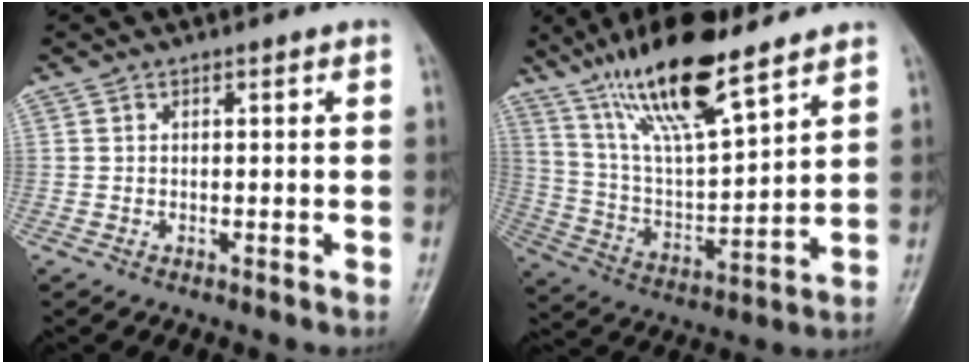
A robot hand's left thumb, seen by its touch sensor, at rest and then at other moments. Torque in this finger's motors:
{"motor_torque": [0.39, 0.04, 1.51, -1.26, 0.51]}